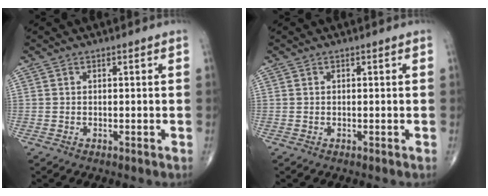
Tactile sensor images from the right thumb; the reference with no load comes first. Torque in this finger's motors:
{"motor_torque": [0.17, -0.02, -0.09, -0.09, 0.02]}